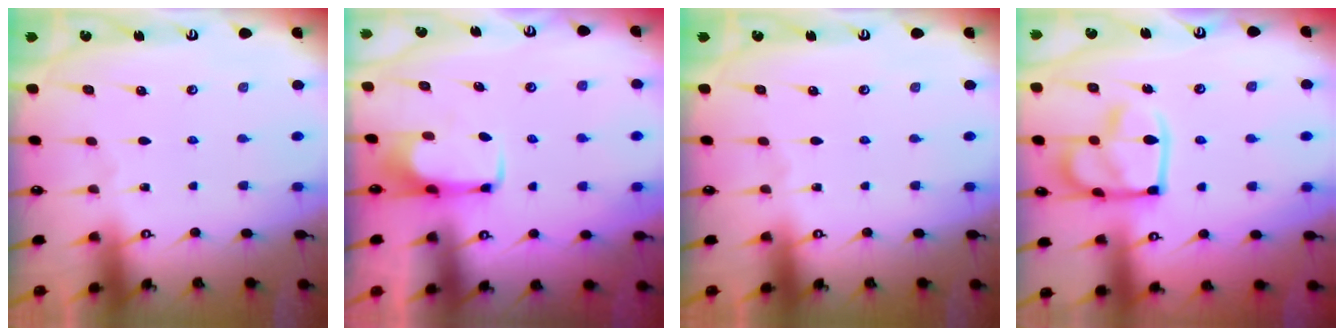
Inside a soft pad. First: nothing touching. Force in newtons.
{"total": 2.0, "press": 2.0, "slide": 0.4}
{"total": 0.0}
{"total": 14.9, "press": 14.8, "slide": 1.6}